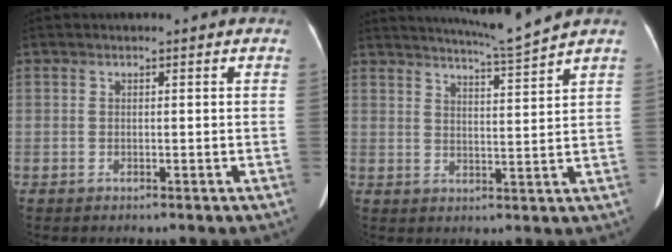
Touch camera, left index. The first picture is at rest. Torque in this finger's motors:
{"motor_torque": [-0.26, -0.80, 0.01, 0.05]}